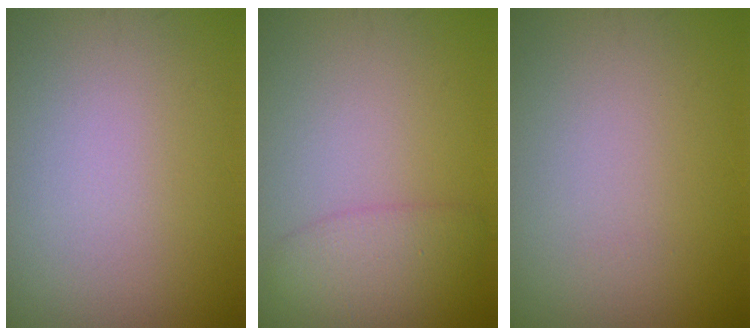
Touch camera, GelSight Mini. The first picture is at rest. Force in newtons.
{"total": 2.7, "press": 2.7, "slide": 0.2}
{"total": 0.0}